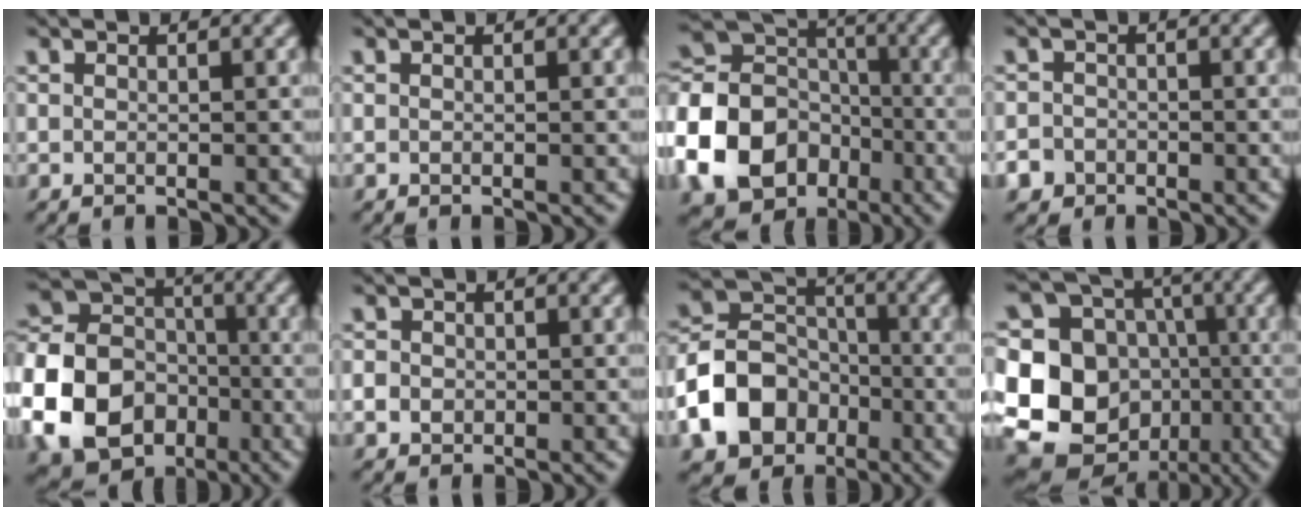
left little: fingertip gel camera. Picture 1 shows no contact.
{"total": 0.0}
{"total": 14.7, "force": [-5.5, 12.0, 6.4], "torque": [-0.163, -0.017, -0.123]}
{"total": 3.9, "force": [-2.4, 3.1, 0.5], "torque": [0.002, -0.006, -0.050]}
{"total": 14.1, "force": [-4.8, 11.4, 6.9], "torque": [-0.182, -0.024, -0.113]}
{"total": 3.1, "force": [-0.3, 2.8, 1.2], "torque": [-0.015, 0.018, -0.024]}
{"total": 8.9, "force": [-3.7, 6.7, 4.6], "torque": [-0.083, 0.003, -0.080]}
{"total": 16.4, "force": [-3.1, 14.6, 6.8], "torque": [-0.173, 0.009, -0.072]}